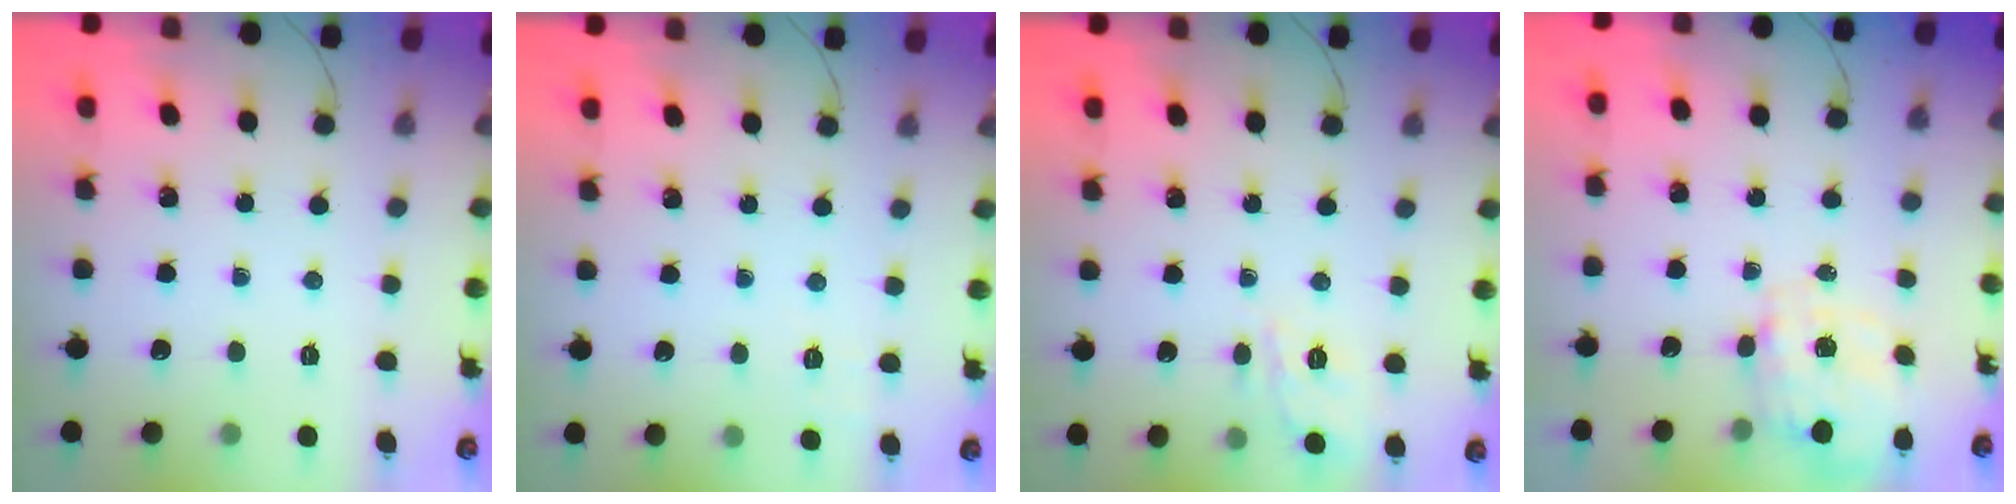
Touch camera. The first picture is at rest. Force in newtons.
{"total": 1.6, "press": 0.1, "slide": 1.6}
{"total": 4.0, "press": 3.9, "slide": 0.9}
{"total": 2.7, "press": 2.6, "slide": 0.9}